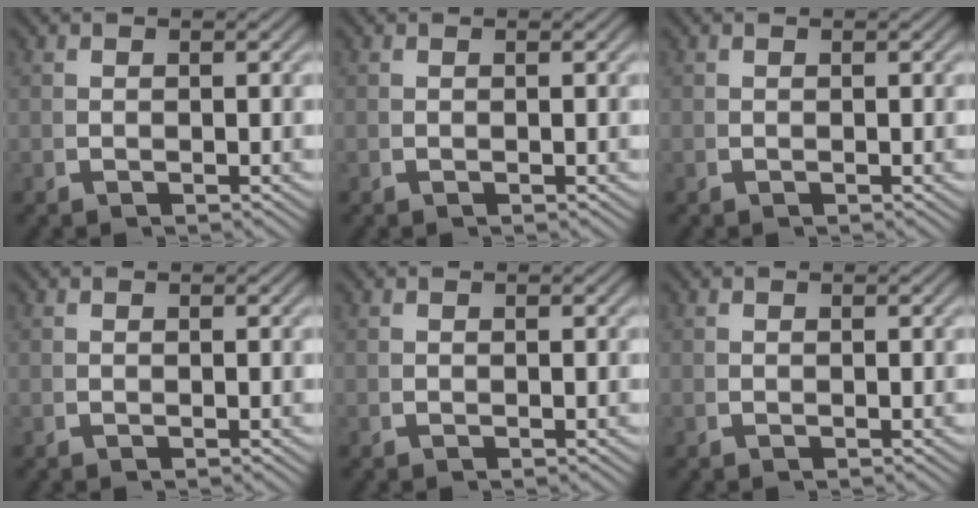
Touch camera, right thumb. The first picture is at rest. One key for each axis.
{"total": 0.0}
{"total": 0.0}
{"total": 0.0}
{"total": 0.0}
{"total": 0.0}